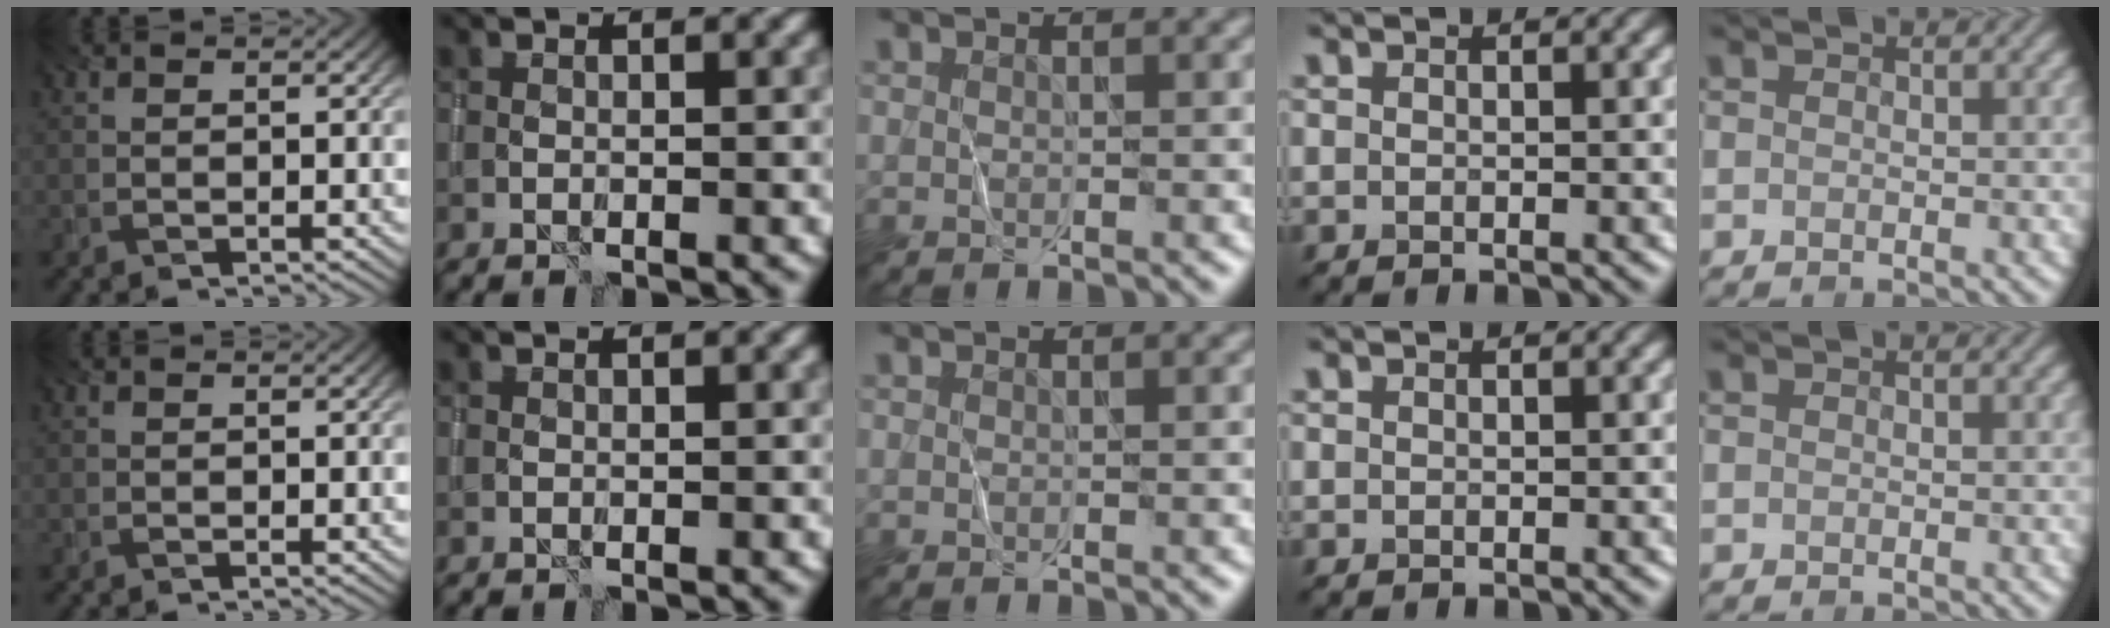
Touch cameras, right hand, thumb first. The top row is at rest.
{}